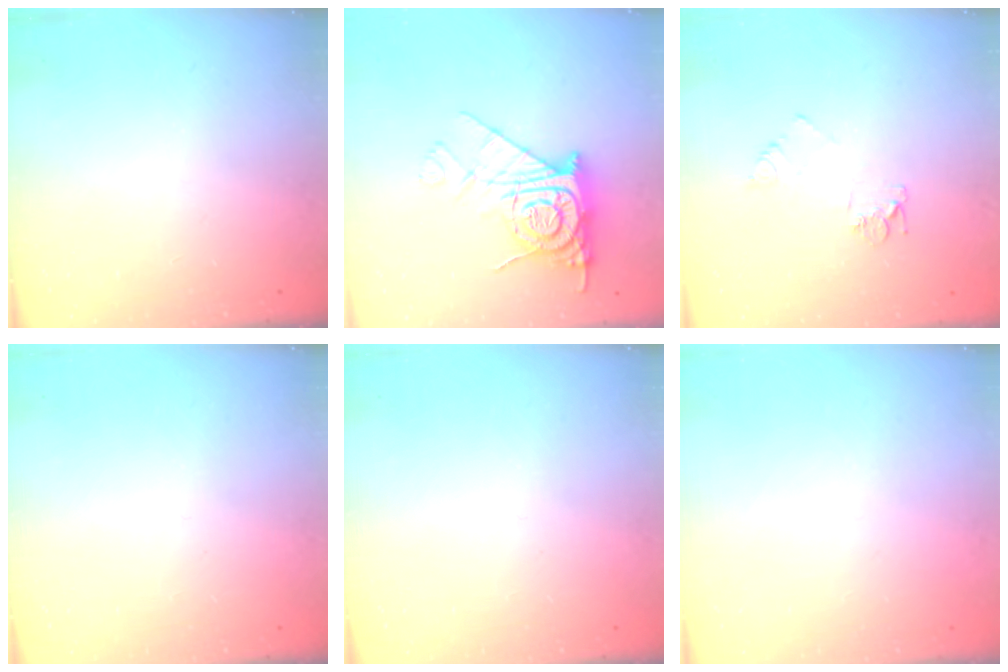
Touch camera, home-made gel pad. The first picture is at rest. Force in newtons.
{"total": 12.8, "press": 12.7, "slide": 1.2}
{"total": 5.6, "press": 5.6, "slide": 0.5}
{"total": 0.0}
{"total": 0.0}
{"total": 0.0}